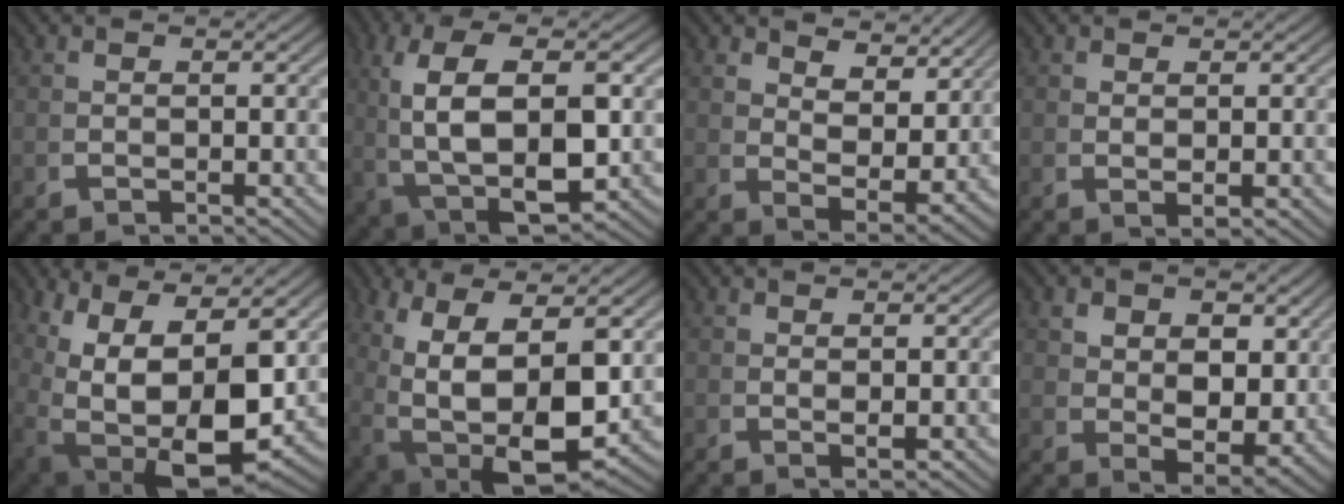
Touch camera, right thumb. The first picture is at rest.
{"total": 11.7, "force": [-0.2, 6.5, 9.6], "torque": [-0.217, -0.035, 0.025]}
{"total": 5.2, "force": [2.7, 2.6, 3.6], "torque": [-0.063, -0.013, 0.053]}
{"total": 1.0, "force": [0.5, 0.2, 0.8], "torque": [-0.015, -0.002, 0.016]}
{"total": 15.5, "force": [-0.8, 9.7, 12.1], "torque": [-0.260, -0.073, 0.023]}
{"total": 14.1, "force": [-1.1, 8.6, 11.1], "torque": [-0.243, -0.062, 0.015]}
{"total": 1.0, "force": [0.4, 0.2, 0.9], "torque": [-0.014, 0.000, 0.012]}
{"total": 6.0, "force": [1.2, 4.1, 4.2], "torque": [-0.075, -0.031, 0.036]}